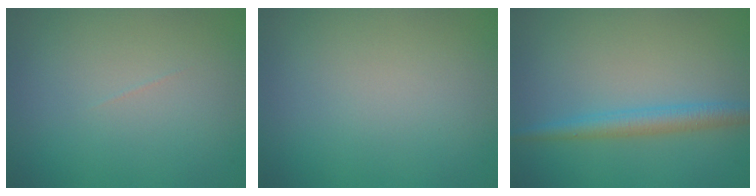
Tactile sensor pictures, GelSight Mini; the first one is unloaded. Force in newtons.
{"total": 0.0}
{"total": 2.7, "press": 2.7, "slide": 0.0}